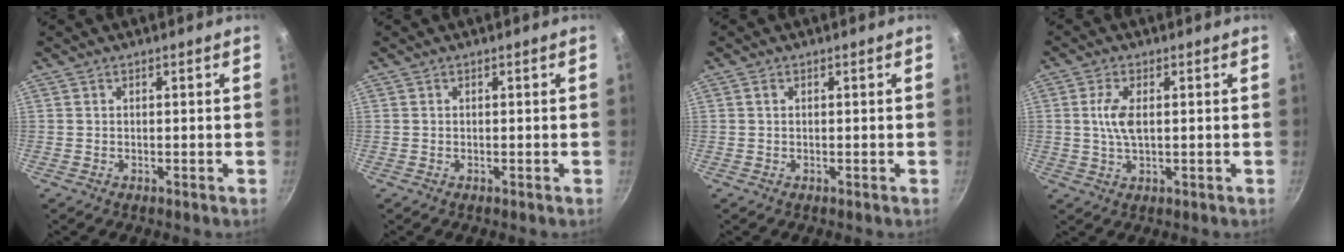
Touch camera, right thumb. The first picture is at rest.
{"total": 0.0}
{"total": 0.5, "force": [0.2, 0.3, 0.4], "torque": [-0.008, 0.002, 0.003]}
{"total": 5.0, "force": [0.6, 2.2, 4.4], "torque": [-0.093, 0.002, 0.012]}